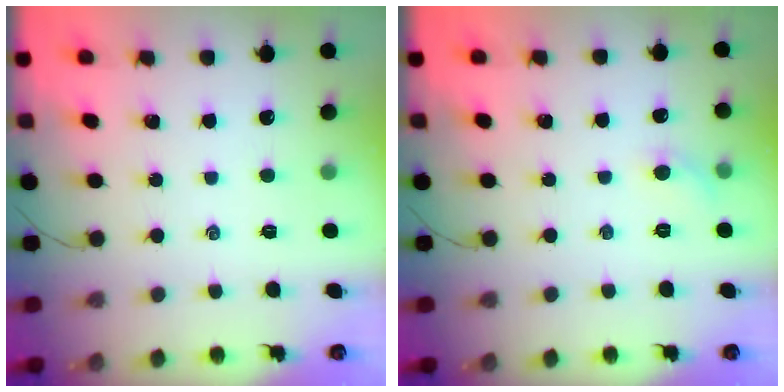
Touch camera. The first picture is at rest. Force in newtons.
{"total": 4.5, "press": 4.3, "slide": 1.5}